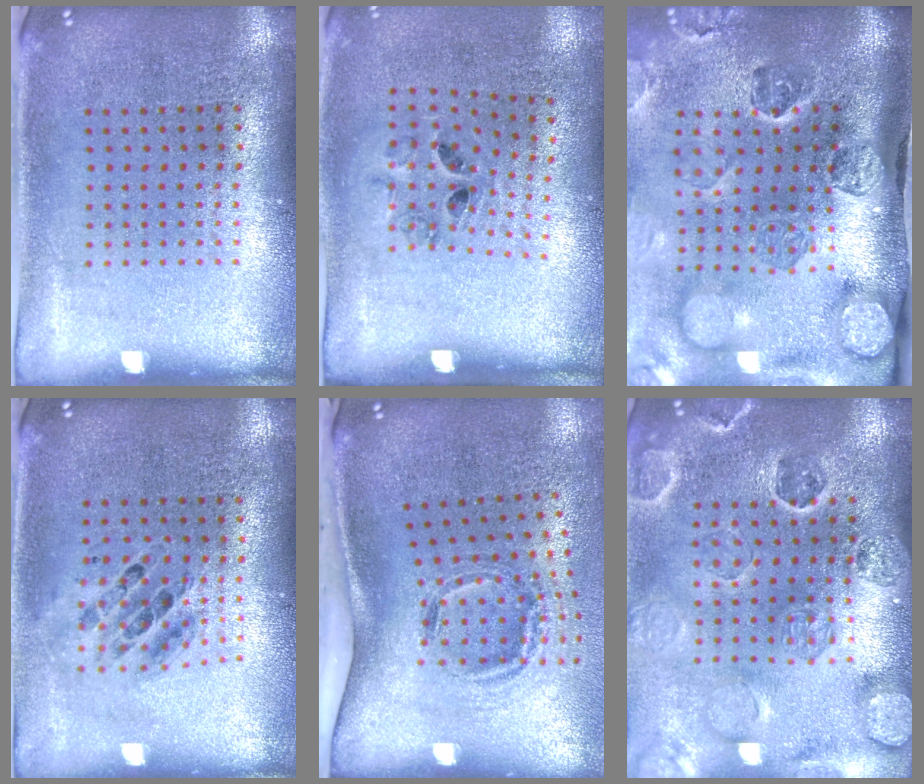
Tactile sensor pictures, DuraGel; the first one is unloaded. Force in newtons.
{"total": 1.4, "press": 0.8, "slide": 1.1}
{"total": 5.1, "press": 3.7, "slide": 3.5}
{"total": 0.7, "press": 0.7, "slide": 0.1}
{"total": 2.0, "press": 1.3, "slide": 1.5}
{"total": 2.7, "press": 2.7, "slide": 0.6}